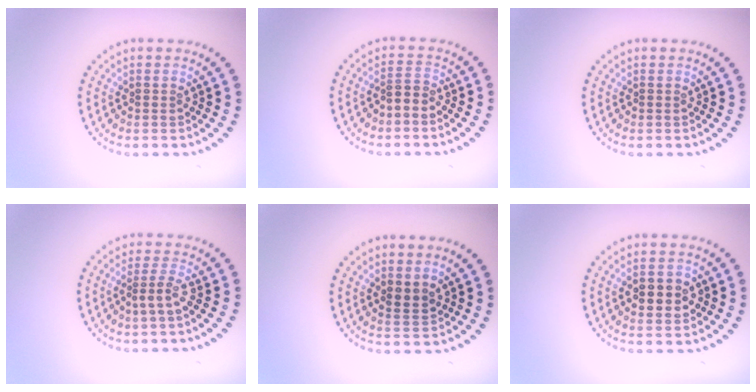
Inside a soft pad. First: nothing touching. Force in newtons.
{"total": 1.5, "press": 1.3, "slide": 0.8}
{"total": 0.0}
{"total": 1.7, "press": 1.2, "slide": 1.2}
{"total": 1.5, "press": 1.3, "slide": 0.8}
{"total": 2.9, "press": 2.9, "slide": 0.2}